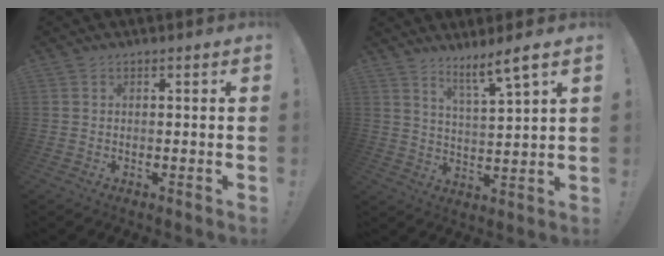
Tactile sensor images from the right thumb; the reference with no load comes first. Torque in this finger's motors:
{"motor_torque": [-0.02, 0.04, 0.01, 0.18, 0.00]}